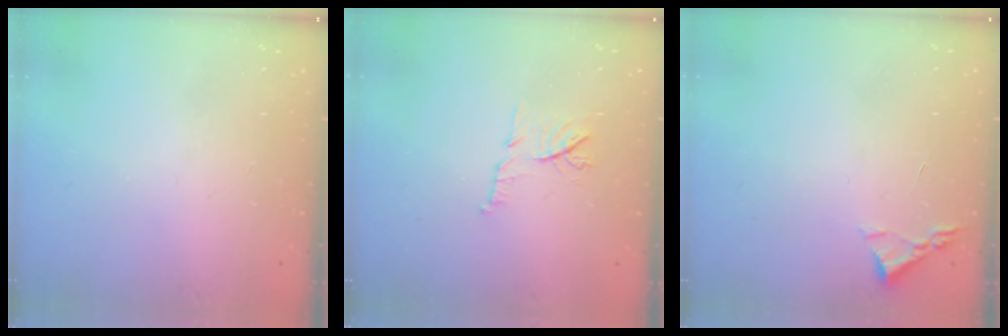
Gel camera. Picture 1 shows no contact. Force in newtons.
{"total": 7.5, "press": 7.5, "slide": 0.7}
{"total": 2.2, "press": 2.2, "slide": 0.3}